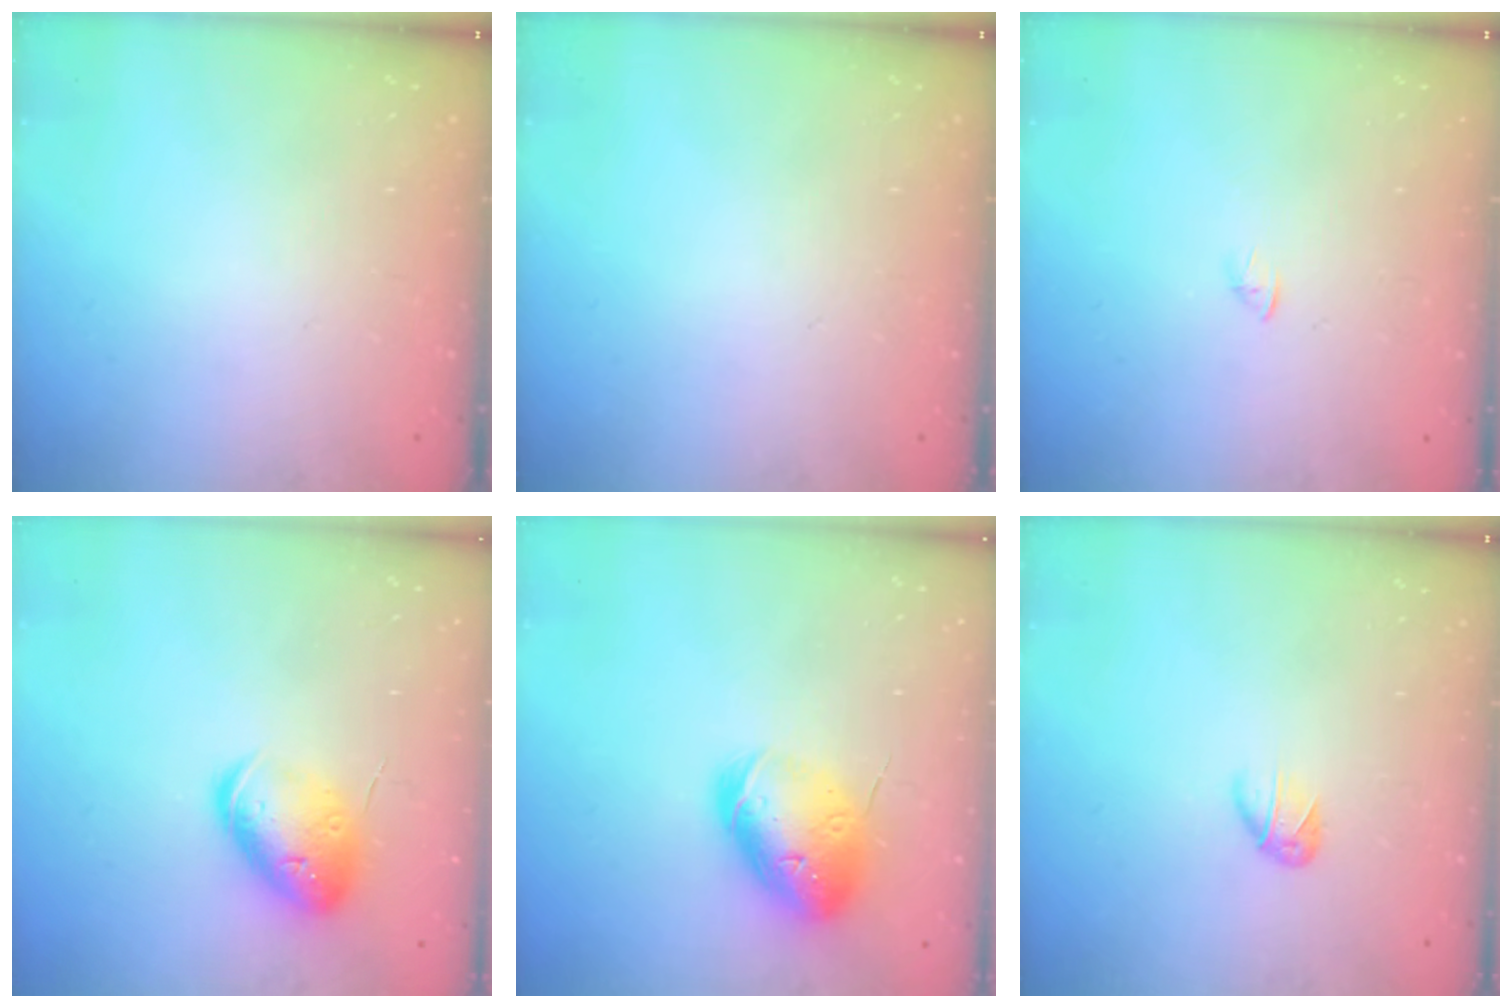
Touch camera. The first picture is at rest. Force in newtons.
{"total": 0.0}
{"total": 1.4, "press": 1.3, "slide": 0.4}
{"total": 14.8, "press": 14.7, "slide": 2.0}
{"total": 17.6, "press": 17.4, "slide": 2.6}
{"total": 3.7, "press": 3.6, "slide": 1.0}